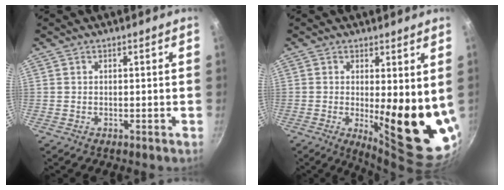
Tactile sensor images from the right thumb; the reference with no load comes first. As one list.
[{"total": 14.5, "force": [0.2, 4.5, 13.7], "torque": [-0.159, -0.040, 0.015]}]